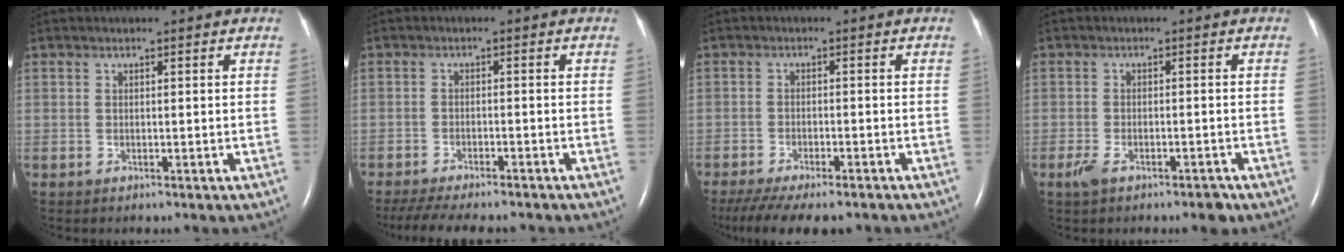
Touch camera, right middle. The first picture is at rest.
{"total": 13.0, "force": [-11.3, 2.8, 5.9], "torque": [-0.110, -0.017, -0.156]}
{"total": 13.1, "force": [-10.7, 3.3, 6.8], "torque": [-0.142, -0.028, -0.156]}
{"total": 4.2, "force": [-2.7, 1.5, 2.8], "torque": [-0.055, -0.003, -0.043]}